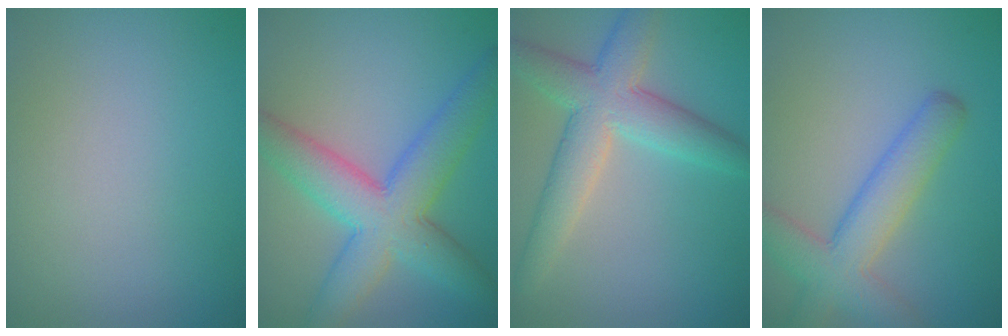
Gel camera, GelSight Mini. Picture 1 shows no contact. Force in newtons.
{"total": 8.0, "press": 8.0, "slide": 0.2}
{"total": 6.2, "press": 6.2, "slide": 0.2}
{"total": 5.5, "press": 5.5, "slide": 0.2}